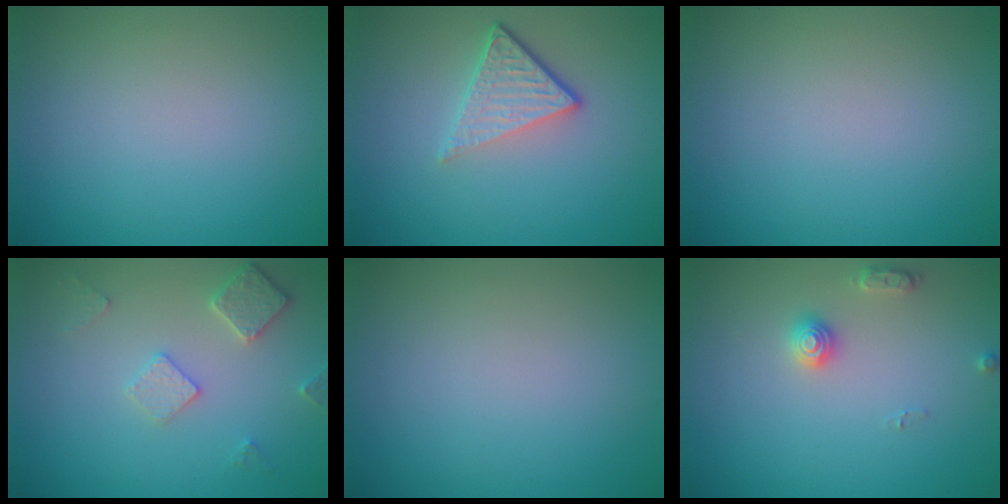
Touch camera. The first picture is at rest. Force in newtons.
{"total": 4.0, "press": 2.7, "slide": 2.9}
{"total": 0.0}
{"total": 2.9, "press": 2.9, "slide": 0.4}
{"total": 0.0}
{"total": 2.0, "press": 2.0, "slide": 0.3}